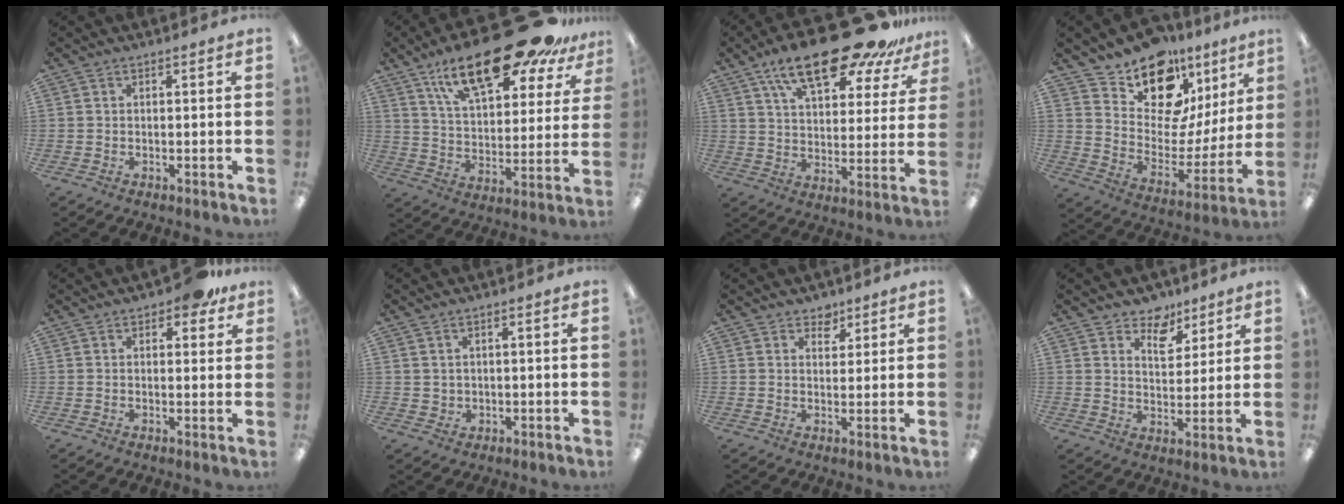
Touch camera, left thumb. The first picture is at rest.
{"total": 23.9, "force": [16.9, 8.4, 14.6], "torque": [-0.238, -0.094, 0.284]}
{"total": 20.8, "force": [14.9, 7.1, 12.6], "torque": [-0.210, -0.081, 0.252]}
{"total": 16.5, "force": [12.7, 8.6, 6.0], "torque": [-0.110, -0.105, 0.230]}
{"total": 4.9, "force": [3.2, 2.5, 2.9], "torque": [-0.030, -0.005, 0.053]}
{"total": 1.8, "force": [1.1, 1.4, 0.1], "torque": [-0.004, 0.002, 0.019]}
{"total": 3.6, "force": [2.8, 2.1, 0.5], "torque": [0.006, -0.016, 0.049]}
{"total": 7.4, "force": [5.7, 4.2, 2.3], "torque": [-0.029, -0.034, 0.100]}